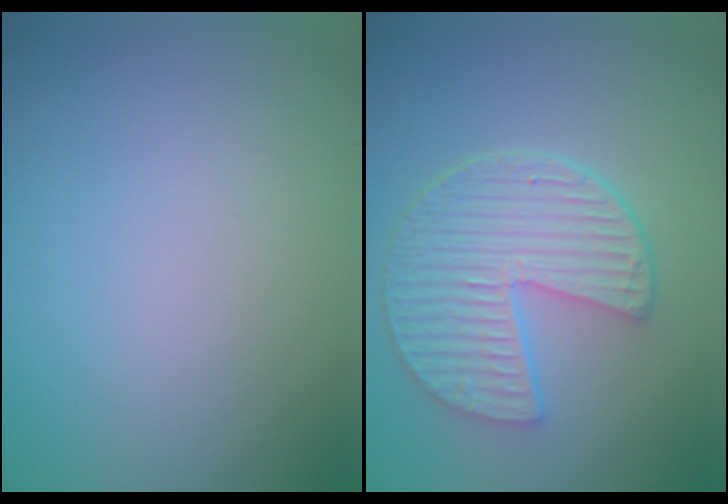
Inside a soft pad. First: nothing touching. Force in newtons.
{"total": 5.9, "press": 4.7, "slide": 3.5}